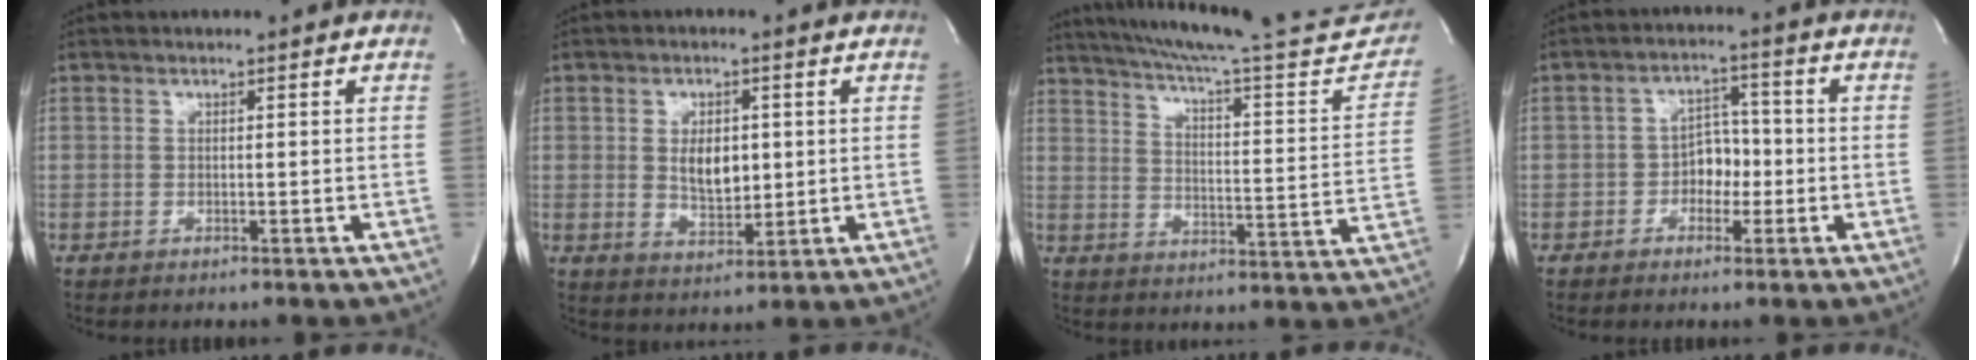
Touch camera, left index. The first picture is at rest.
{"total": 5.3, "force": [0.4, 3.0, 4.4], "torque": [-0.079, -0.008, 0.016]}
{"total": 28.4, "force": [25.5, 2.7, 12.2], "torque": [-0.186, -0.071, 0.318]}
{"total": 4.6, "force": [-1.8, 3.0, 3.0], "torque": [-0.046, 0.006, -0.032]}